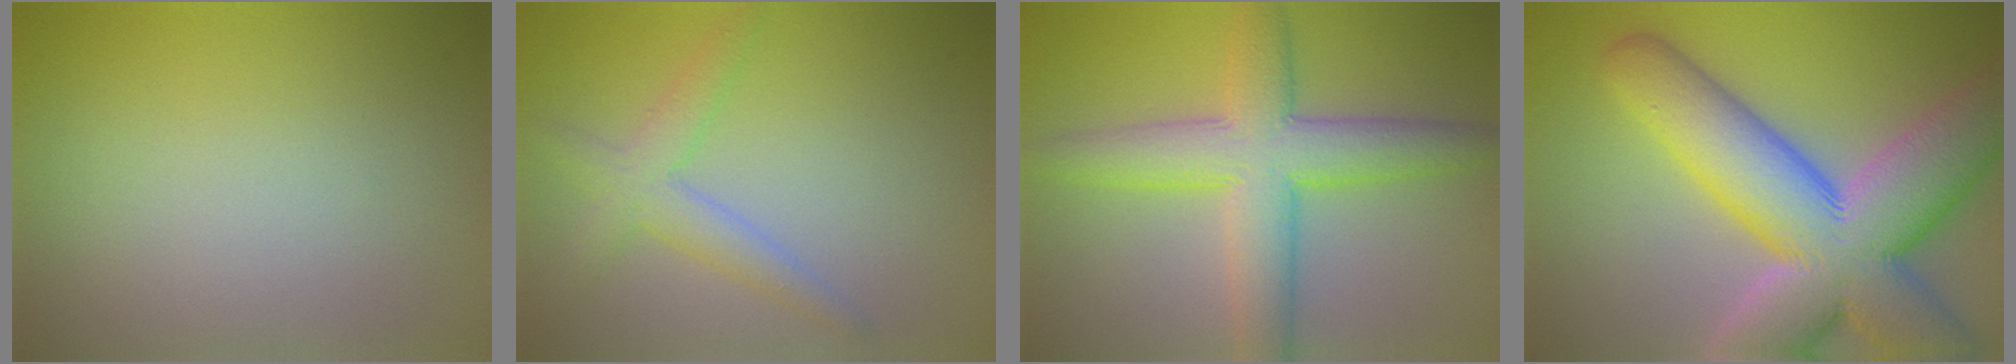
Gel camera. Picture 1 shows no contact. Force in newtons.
{"total": 3.2, "press": 3.2, "slide": 0.2}
{"total": 7.2, "press": 7.2, "slide": 0.1}
{"total": 14.7, "press": 14.7, "slide": 1.0}